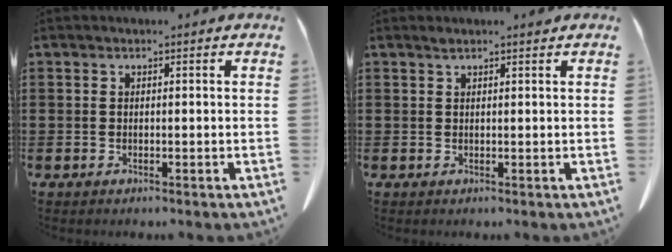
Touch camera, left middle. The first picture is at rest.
{"total": 0.9, "force": [0.8, 0.0, 0.5], "torque": [-0.013, -0.003, 0.016]}